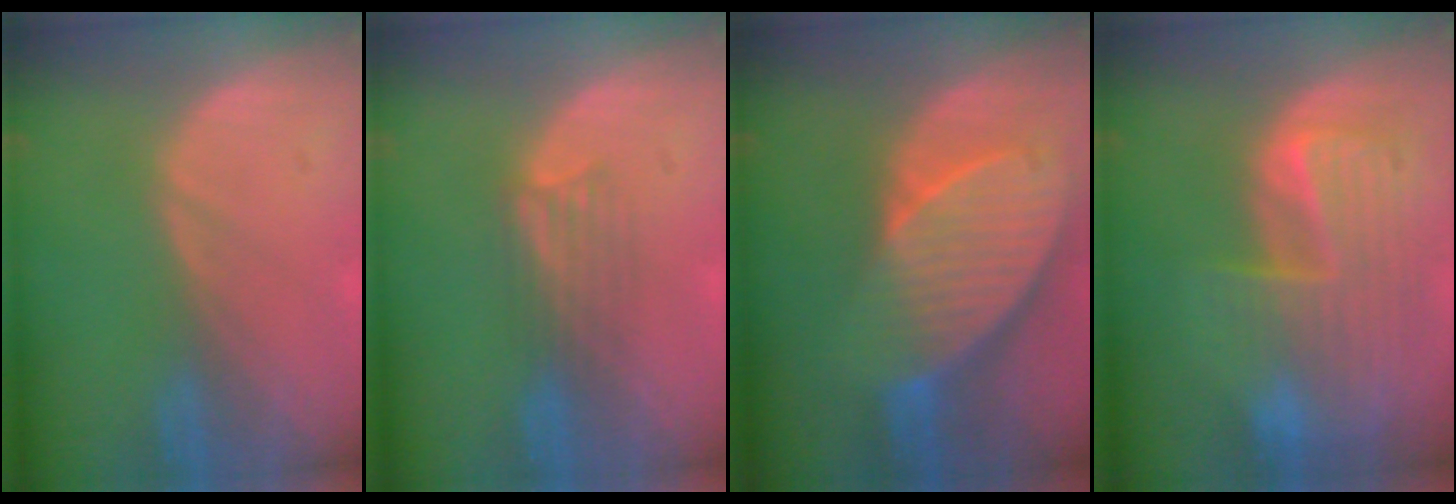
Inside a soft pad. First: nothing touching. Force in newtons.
{"total": 3.1, "press": 2.8, "slide": 1.3}
{"total": 10.2, "press": 8.9, "slide": 5.0}
{"total": 9.9, "press": 8.6, "slide": 5.0}